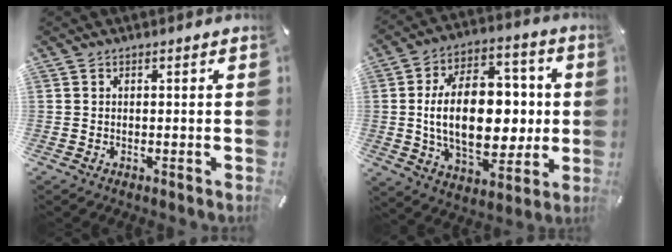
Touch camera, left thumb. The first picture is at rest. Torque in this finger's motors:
{"motor_torque": [2.47, 2.54, 0.83, 0.23, 0.77]}